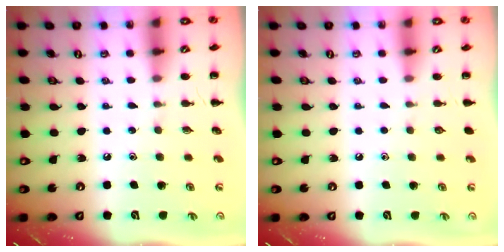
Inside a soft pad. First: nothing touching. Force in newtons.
{"total": 0.0}